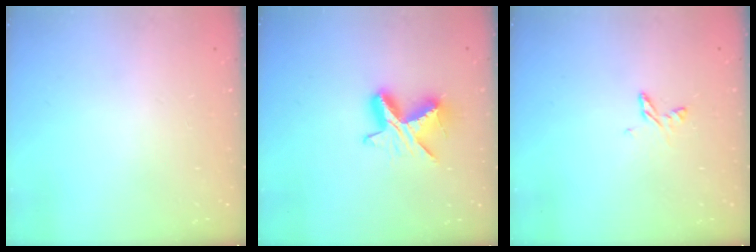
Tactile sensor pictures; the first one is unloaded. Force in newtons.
{"total": 9.3, "press": 9.3, "slide": 0.7}
{"total": 5.1, "press": 5.1, "slide": 0.4}